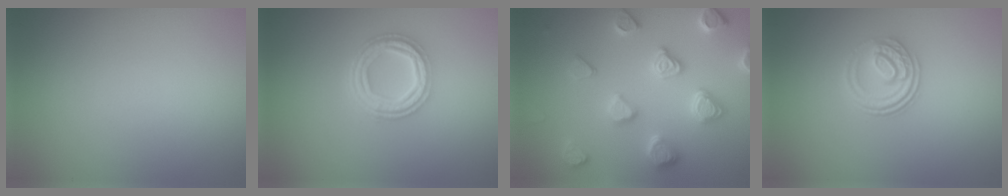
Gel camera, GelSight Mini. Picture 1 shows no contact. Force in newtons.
{"total": 4.8, "press": 3.6, "slide": 3.3}
{"total": 4.6, "press": 4.4, "slide": 1.3}
{"total": 2.9, "press": 2.4, "slide": 1.6}